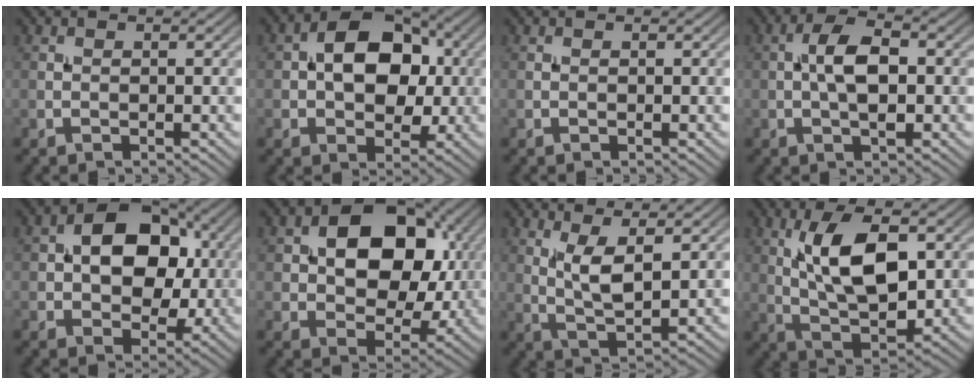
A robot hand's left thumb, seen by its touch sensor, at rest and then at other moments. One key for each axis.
{"total": 10.2, "fx": 0.8, "fy": 7.0, "fz": 7.4, "tx": -0.109, "ty": 0.013, "tz": 0.002}
{"total": 0.0}
{"total": 5.5, "fx": -0.1, "fy": 2.4, "fz": 4.9, "tx": -0.097, "ty": 0.008, "tz": -0.007}
{"total": 11.3, "fx": 1.2, "fy": 7.8, "fz": 8.1, "tx": -0.120, "ty": 0.014, "tz": 0.012}
{"total": 13.0, "fx": 2.6, "fy": 9.0, "fz": 9.0, "tx": -0.136, "ty": 0.002, "tz": 0.040}
{"total": 5.5, "fx": 2.0, "fy": 1.5, "fz": 4.8, "tx": -0.106, "ty": -0.007, "tz": 0.046}
{"total": 10.8, "fx": 2.5, "fy": 4.9, "fz": 9.3, "tx": -0.177, "ty": 0.002, "tz": 0.043}